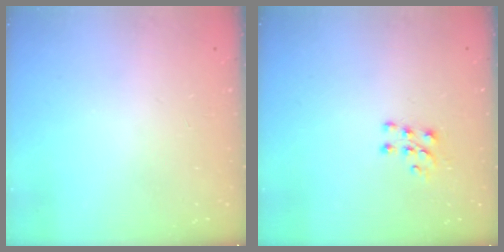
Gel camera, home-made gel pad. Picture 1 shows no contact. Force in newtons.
{"total": 6.5, "press": 6.4, "slide": 0.7}